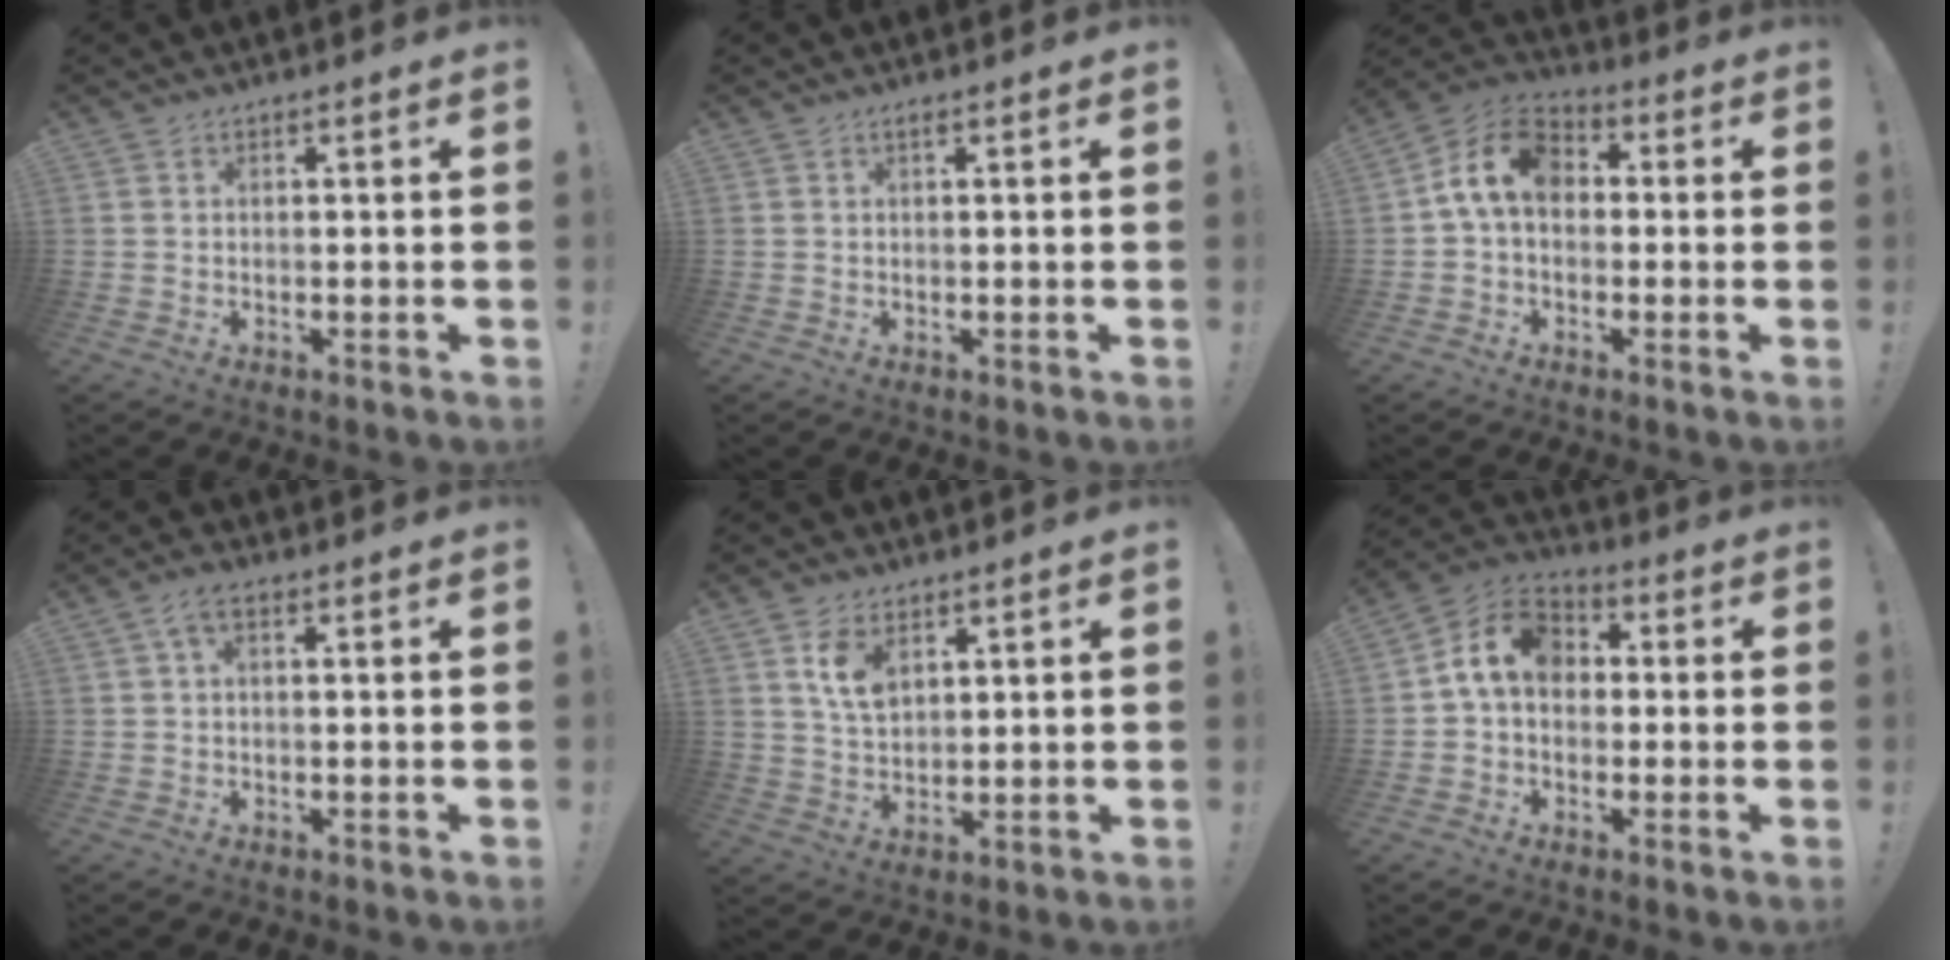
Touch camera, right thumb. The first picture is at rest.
{"total": 0.8, "force": [0.4, 0.0, 0.7], "torque": [-0.016, 0.000, 0.006]}
{"total": 11.6, "force": [1.6, 7.9, 8.4], "torque": [-0.153, 0.018, 0.034]}
{"total": 3.1, "force": [0.7, 1.2, 2.8], "torque": [-0.061, 0.005, 0.015]}
{"total": 7.6, "force": [3.8, 4.6, 4.8], "torque": [-0.079, -0.012, 0.069]}
{"total": 11.2, "force": [1.7, 8.1, 7.5], "torque": [-0.134, 0.020, 0.039]}